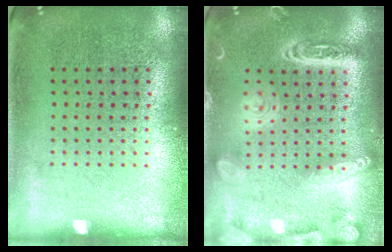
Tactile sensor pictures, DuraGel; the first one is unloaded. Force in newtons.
{"total": 4.1, "press": 4.1, "slide": 0.4}